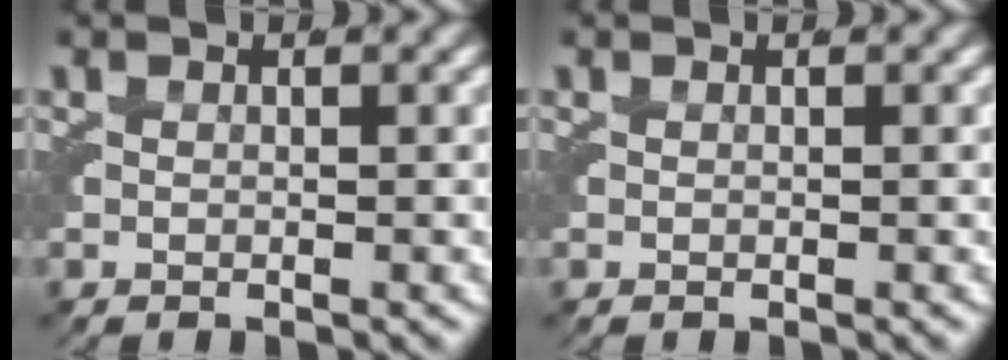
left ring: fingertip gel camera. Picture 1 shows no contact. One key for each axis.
{"total": 0.0}